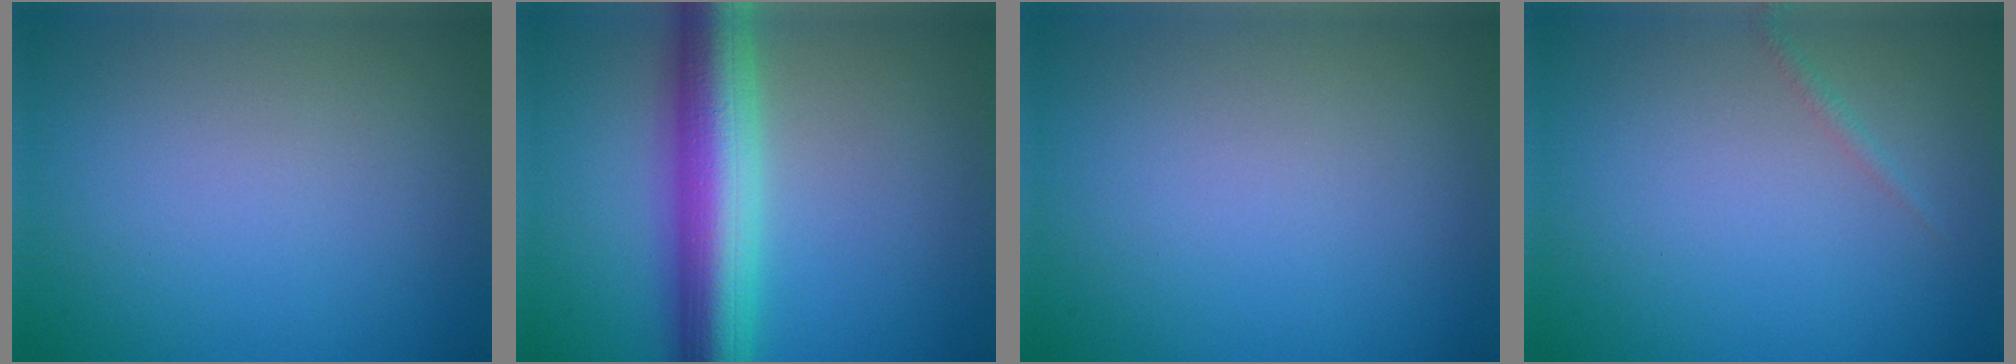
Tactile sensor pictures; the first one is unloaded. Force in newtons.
{"total": 9.0, "press": 9.0, "slide": 0.4}
{"total": 0.0}
{"total": 0.6, "press": 0.6, "slide": 0.0}